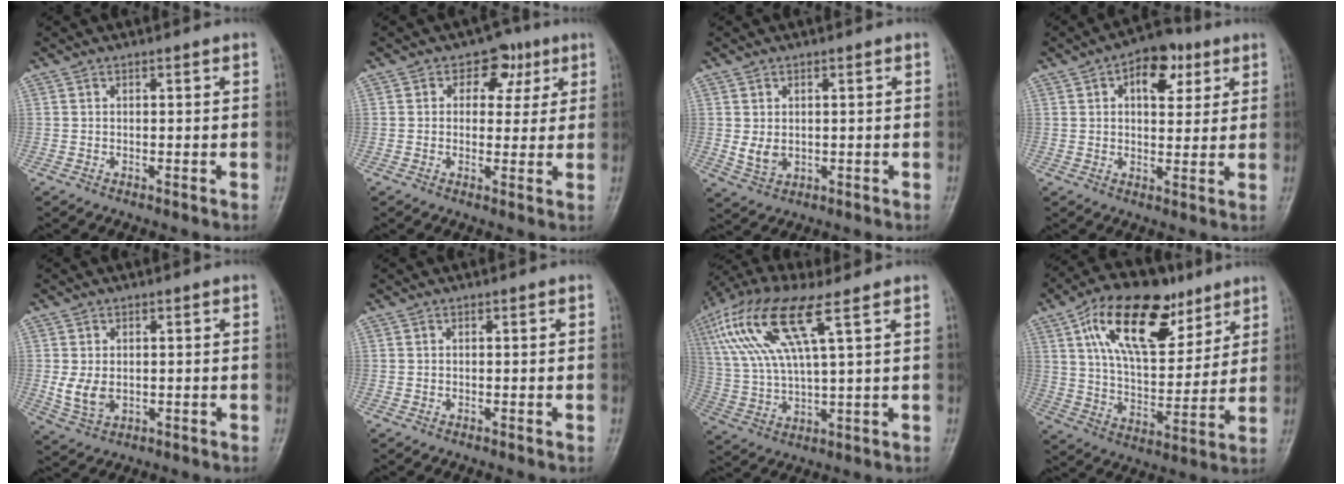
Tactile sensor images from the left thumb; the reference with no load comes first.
{"total": 6.1, "force": [2.4, 4.7, 3.0], "torque": [0.003, 0.000, 0.026]}
{"total": 3.6, "force": [0.2, 2.7, 2.4], "torque": [-0.033, -0.009, 0.012]}
{"total": 9.8, "force": [4.1, 5.7, 6.8], "torque": [-0.062, -0.004, 0.053]}
{"total": 5.1, "force": [-0.2, 3.6, 3.6], "torque": [-0.063, -0.008, 0.007]}
{"total": 0.0}
{"total": 16.4, "force": [7.2, 4.4, 14.0], "torque": [-0.314, -0.002, 0.139]}
{"total": 21.3, "force": [11.0, 10.9, 14.6], "torque": [-0.205, -0.029, 0.191]}